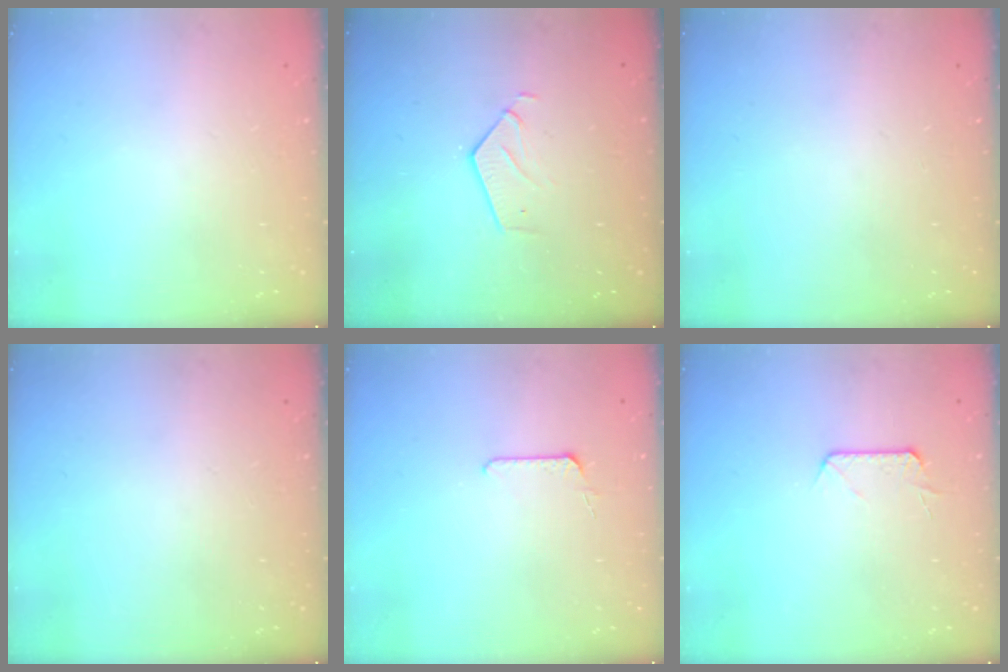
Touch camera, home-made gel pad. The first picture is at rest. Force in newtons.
{"total": 3.2, "press": 3.2, "slide": 0.2}
{"total": 0.0}
{"total": 0.0}
{"total": 5.5, "press": 5.5, "slide": 0.5}
{"total": 6.6, "press": 6.6, "slide": 0.8}